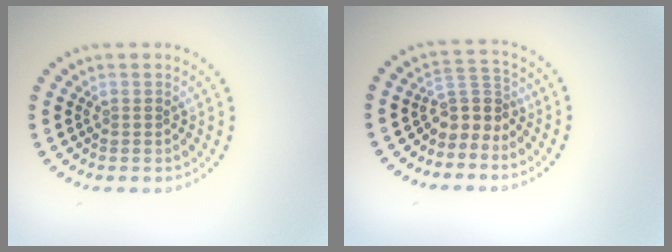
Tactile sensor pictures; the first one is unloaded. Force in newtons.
{"total": 2.8, "press": 2.0, "slide": 2.0}